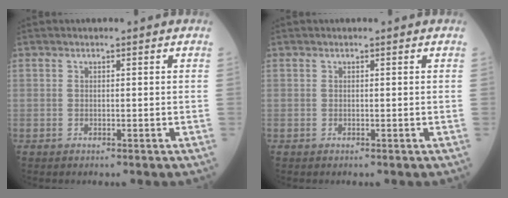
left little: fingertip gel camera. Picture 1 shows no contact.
{"total": 0.0}